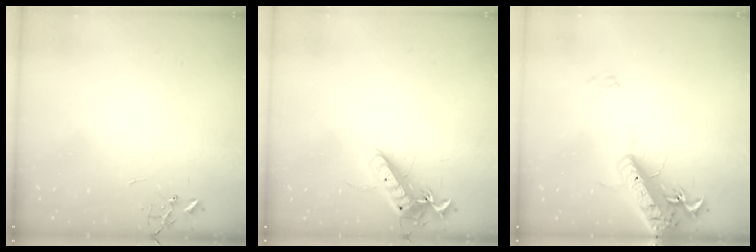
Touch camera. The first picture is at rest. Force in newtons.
{"total": 13.2, "press": 13.1, "slide": 1.2}
{"total": 19.0, "press": 18.7, "slide": 3.7}